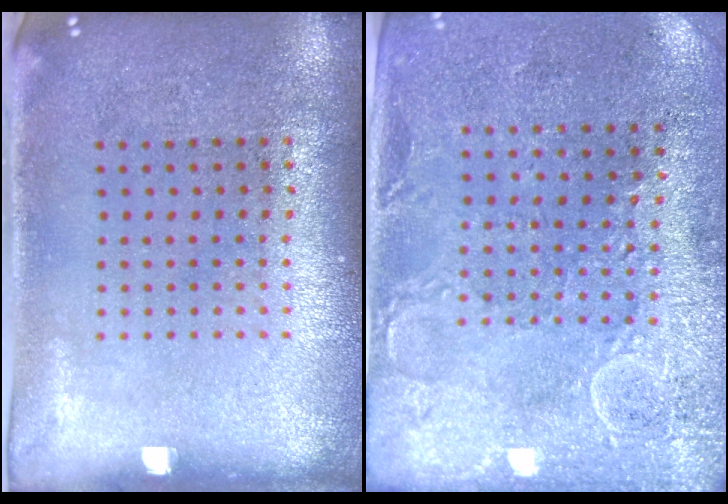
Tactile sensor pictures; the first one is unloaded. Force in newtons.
{"total": 2.9, "press": 2.6, "slide": 1.2}